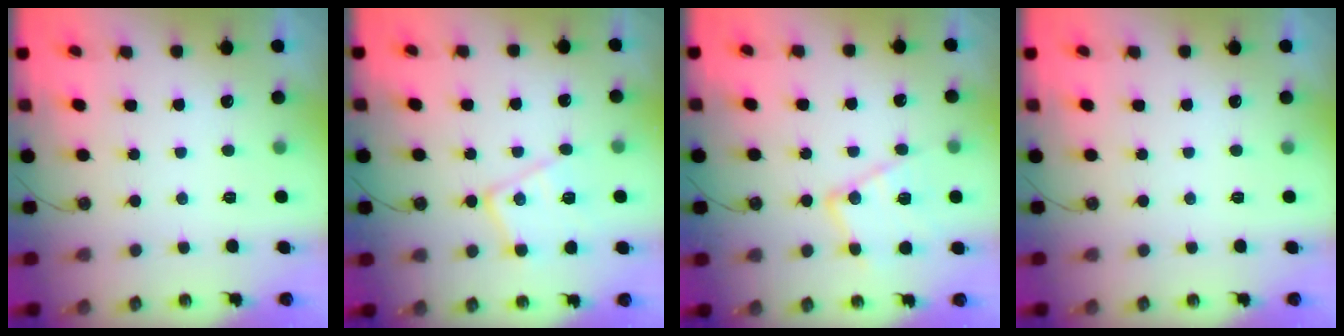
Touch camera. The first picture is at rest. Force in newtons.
{"total": 14.0, "press": 13.9, "slide": 1.1}
{"total": 14.1, "press": 14.1, "slide": 1.1}
{"total": 0.0}